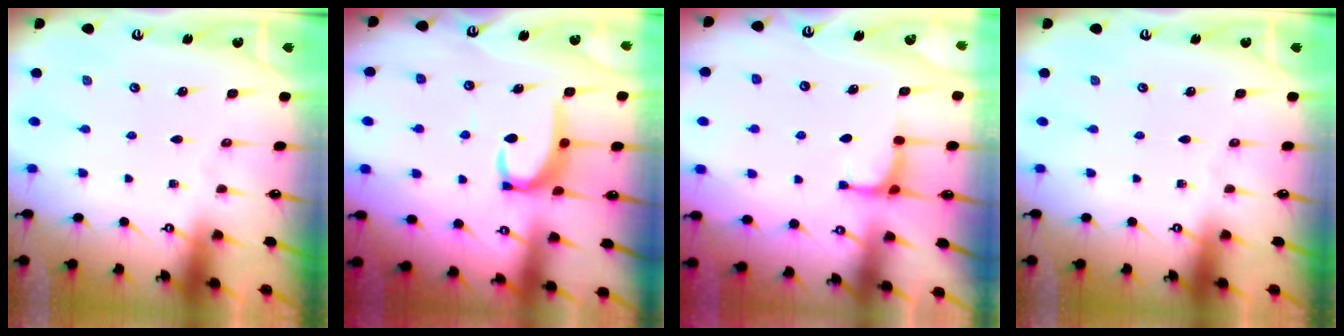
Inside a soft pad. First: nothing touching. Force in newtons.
{"total": 4.9, "press": 4.7, "slide": 1.1}
{"total": 2.6, "press": 2.6, "slide": 0.2}
{"total": 0.0}